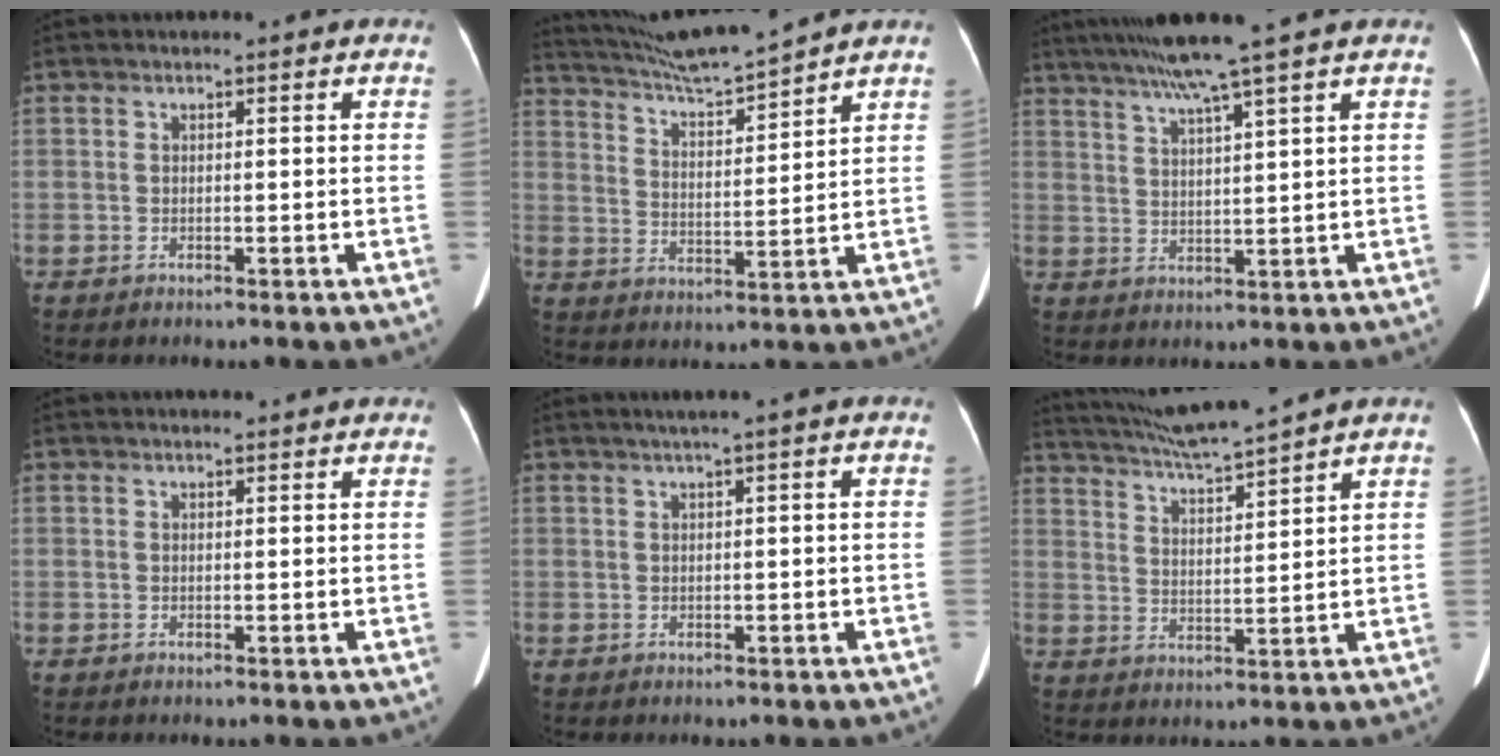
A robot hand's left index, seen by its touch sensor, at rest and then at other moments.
{"total": 11.7, "force": [10.9, -1.4, 3.9], "torque": [-0.076, 0.009, 0.191]}
{"total": 8.6, "force": [6.7, -1.9, 5.0], "torque": [-0.084, 0.014, 0.110]}
{"total": 4.1, "force": [3.7, 1.0, 1.6], "torque": [-0.017, 0.021, 0.040]}
{"total": 1.7, "force": [1.0, -0.5, 1.3], "torque": [-0.028, 0.002, 0.023]}
{"total": 10.6, "force": [9.8, -1.4, 3.9], "torque": [-0.075, 0.013, 0.171]}